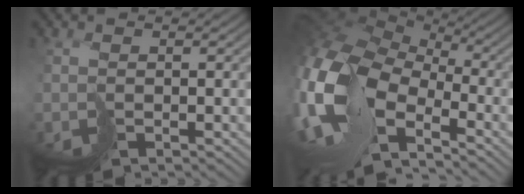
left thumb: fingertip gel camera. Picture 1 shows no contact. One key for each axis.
{"total": 16.3, "fx": -3.0, "fy": 10.6, "fz": 12.1, "tx": -0.306, "ty": -0.022, "tz": -0.045}